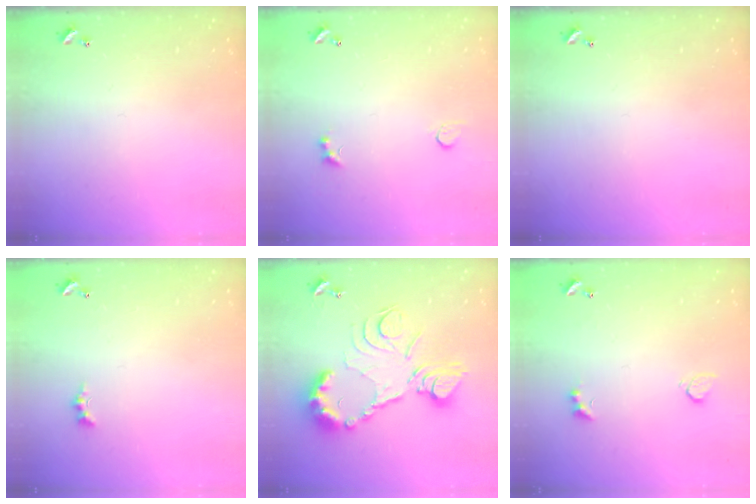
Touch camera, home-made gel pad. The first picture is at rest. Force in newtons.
{"total": 2.8, "press": 2.7, "slide": 0.8}
{"total": 0.0}
{"total": 0.0}
{"total": 19.1, "press": 19.0, "slide": 1.8}
{"total": 3.6, "press": 3.5, "slide": 0.9}